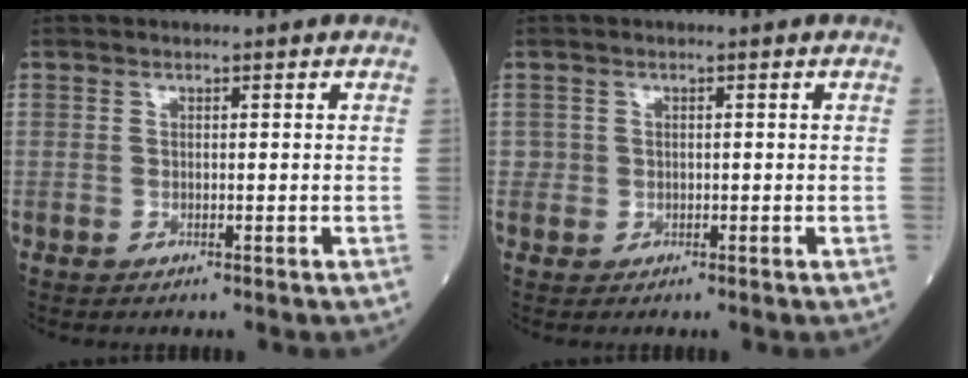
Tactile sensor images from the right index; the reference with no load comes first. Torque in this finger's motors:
{"motor_torque": [0.13, -0.01, 0.08, 0.02]}